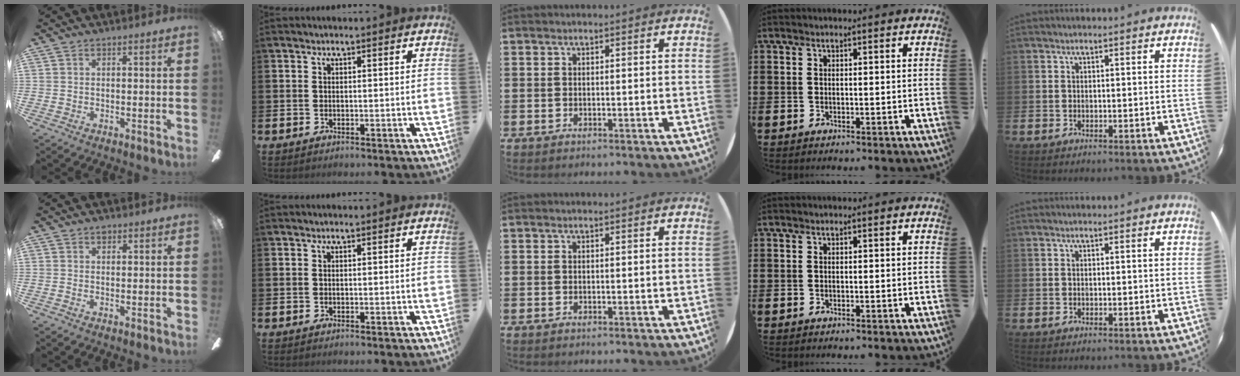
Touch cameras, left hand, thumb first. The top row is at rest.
{"thumb": {"total": 1.2, "force": [0.7, 0.8, 0.5], "torque": [-0.004, 0.000, 0.011]}}